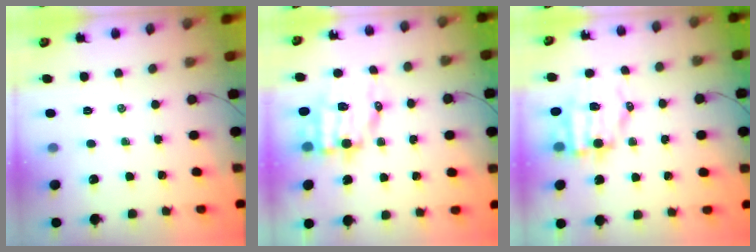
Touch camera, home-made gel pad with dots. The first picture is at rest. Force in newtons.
{"total": 9.4, "press": 9.1, "slide": 2.2}
{"total": 7.8, "press": 7.6, "slide": 1.9}